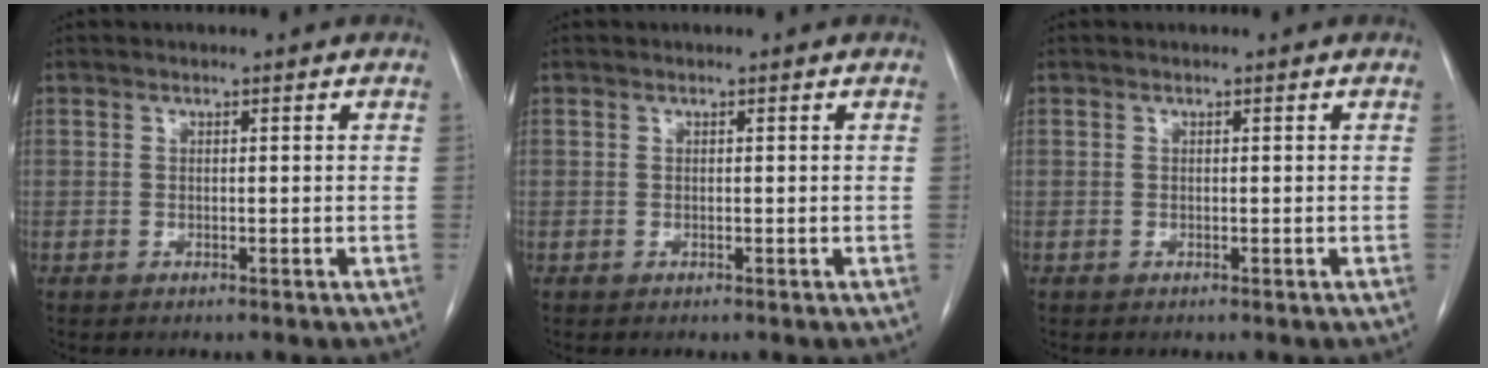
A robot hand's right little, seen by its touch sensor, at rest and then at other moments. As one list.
[{"total": 0.0}, {"total": 0.0}]